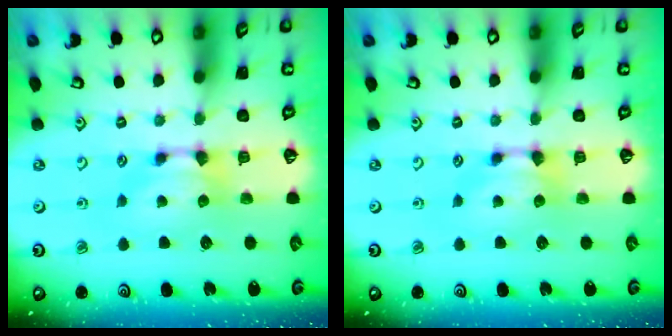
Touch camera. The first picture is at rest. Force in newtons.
{"total": 0.0}